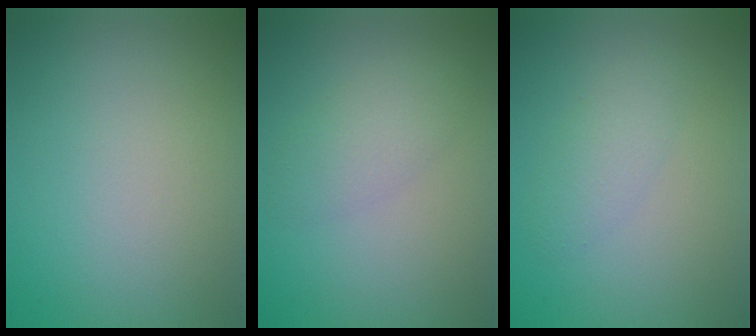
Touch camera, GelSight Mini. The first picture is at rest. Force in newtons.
{"total": 2.9, "press": 2.9, "slide": 0.2}
{"total": 2.0, "press": 2.0, "slide": 0.0}